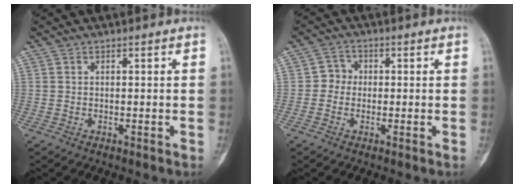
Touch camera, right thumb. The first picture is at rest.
{"total": 3.0, "force": [-0.3, 2.8, 1.0], "torque": [0.004, 0.010, -0.015]}